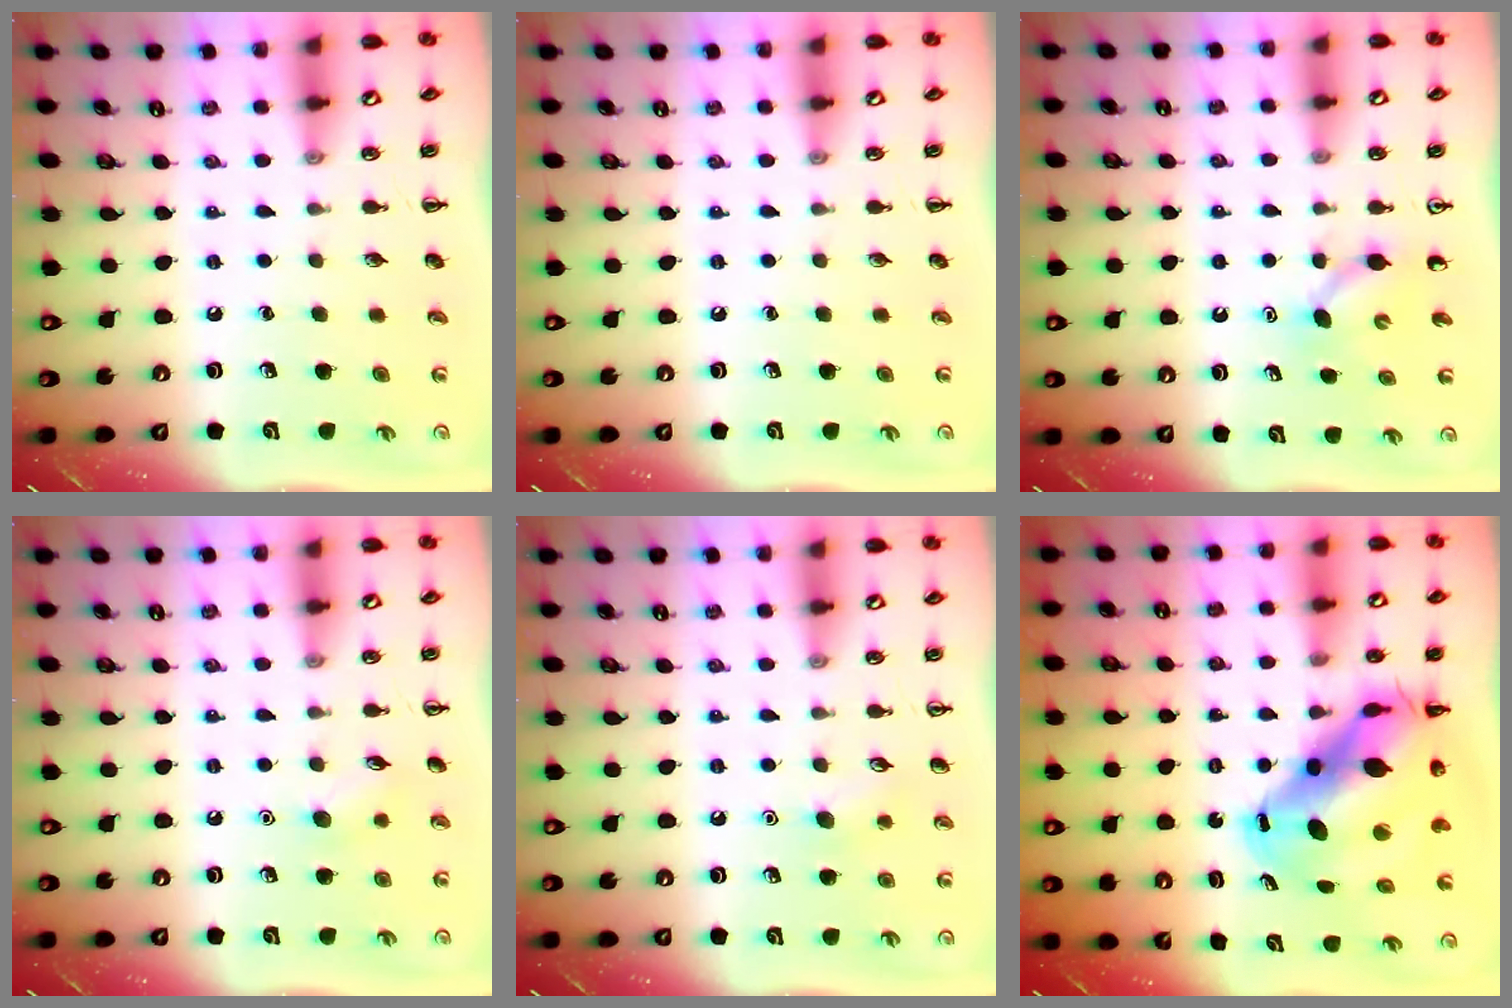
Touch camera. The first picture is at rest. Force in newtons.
{"total": 0.0}
{"total": 2.9, "press": 2.7, "slide": 1.1}
{"total": 6.4, "press": 6.2, "slide": 1.8}
{"total": 6.7, "press": 6.4, "slide": 1.9}
{"total": 14.2, "press": 13.8, "slide": 3.6}